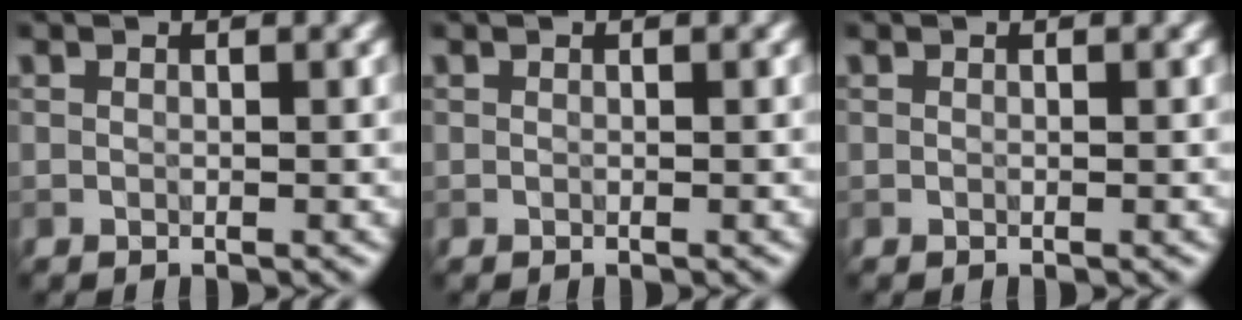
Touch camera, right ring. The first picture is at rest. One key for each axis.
{"total": 0.0}
{"total": 0.0}